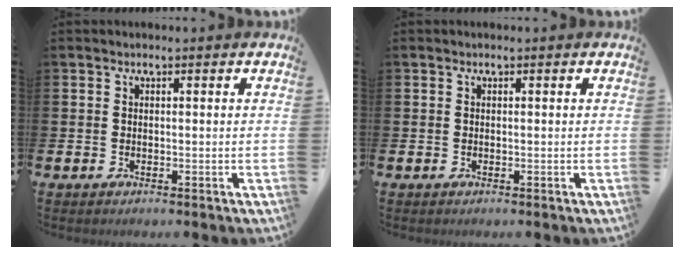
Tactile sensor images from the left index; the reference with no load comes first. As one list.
[{"total": 0.0}]